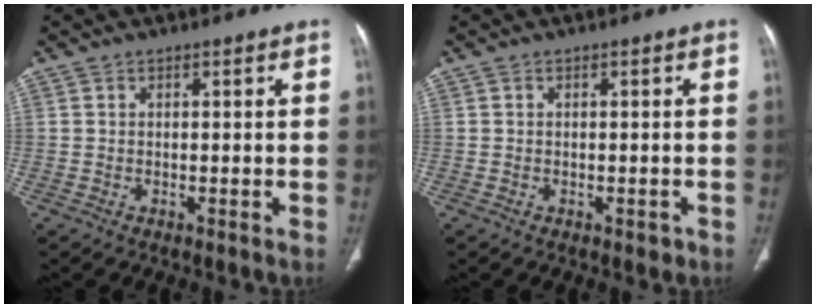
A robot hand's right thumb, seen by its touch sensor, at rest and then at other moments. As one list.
[{"total": 1.0, "force": [-0.5, 0.6, 0.5], "torque": [-0.003, 0.001, -0.005]}]